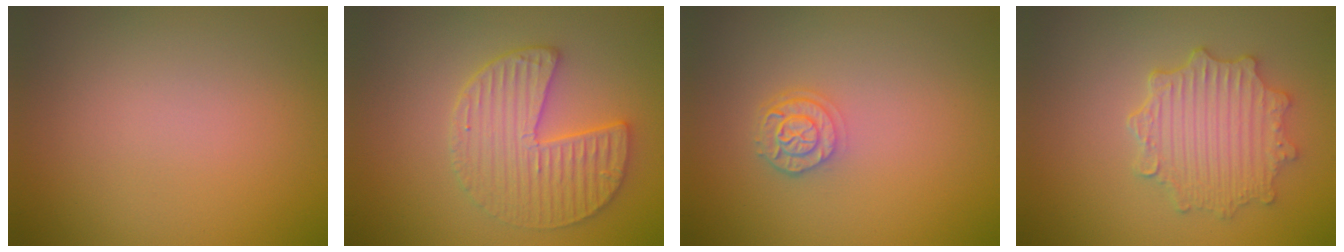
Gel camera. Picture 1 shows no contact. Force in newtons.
{"total": 4.5, "press": 4.1, "slide": 2.0}
{"total": 2.5, "press": 2.0, "slide": 1.4}
{"total": 4.9, "press": 3.8, "slide": 3.0}